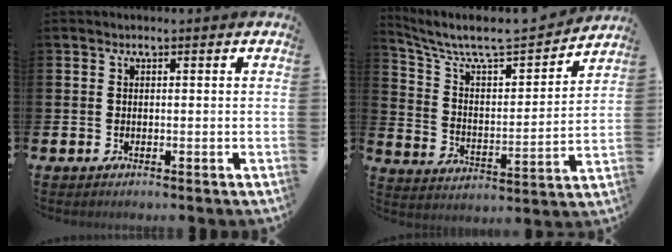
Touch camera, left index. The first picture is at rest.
{"total": 8.1, "force": [7.2, 2.1, 3.1], "torque": [-0.098, -0.053, 0.121]}